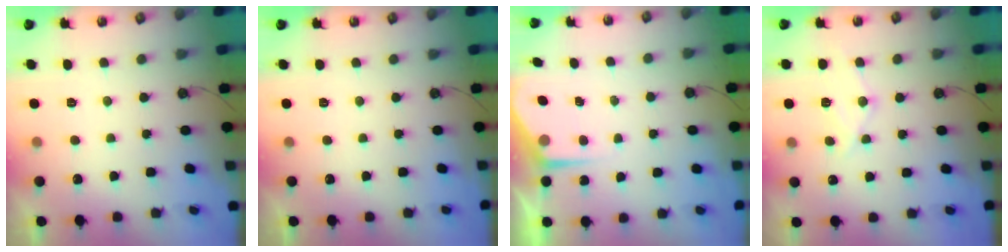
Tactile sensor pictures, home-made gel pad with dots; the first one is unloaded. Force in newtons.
{"total": 0.0}
{"total": 4.8, "press": 4.7, "slide": 0.4}
{"total": 11.8, "press": 11.7, "slide": 1.2}